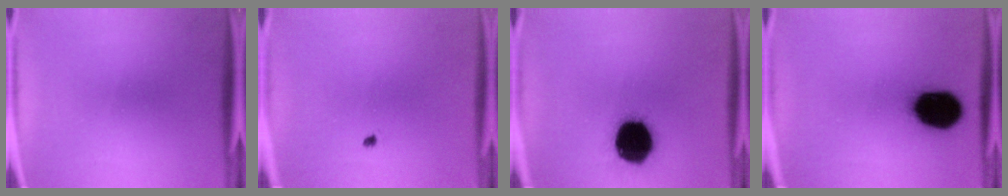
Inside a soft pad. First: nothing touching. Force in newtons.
{"total": 0.6}
{"total": 19.1}
{"total": 17.4}